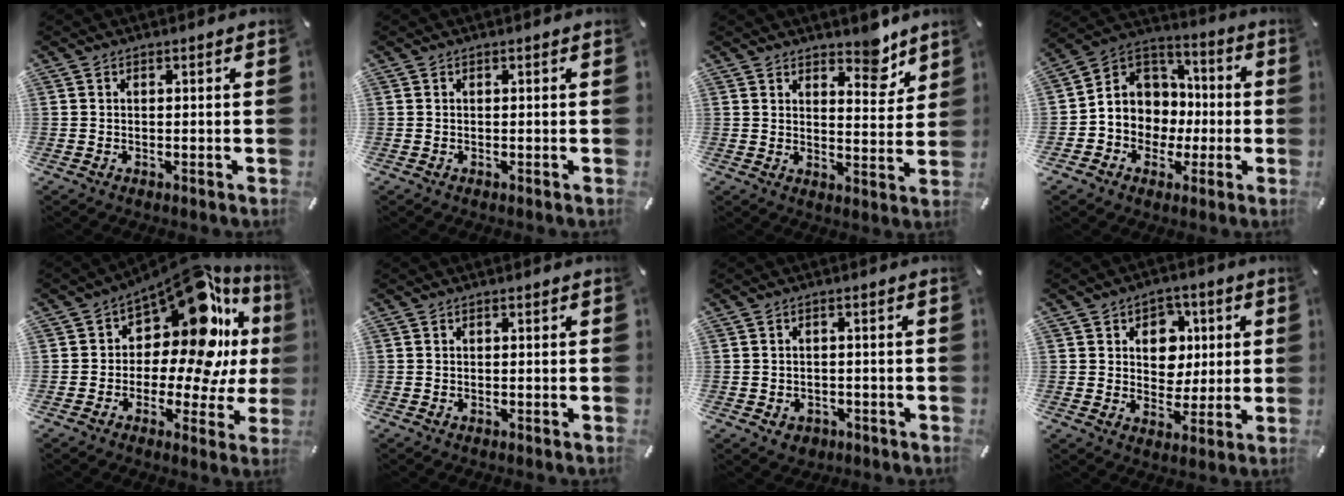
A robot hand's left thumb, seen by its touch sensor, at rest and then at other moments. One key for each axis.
{"total": 0.0}
{"total": 7.6, "fx": 5.9, "fy": 3.7, "fz": 2.8, "tx": -0.005, "ty": -0.053, "tz": 0.097}
{"total": 9.2, "fx": -1.2, "fy": 9.2, "fz": 0.1, "tx": -0.014, "ty": -0.008, "tz": -0.015}
{"total": 20.1, "fx": 8.1, "fy": 10.6, "fz": 15.0, "tx": -0.211, "ty": -0.072, "tz": 0.133}
{"total": 0.0}
{"total": 2.8, "fx": -1.0, "fy": 2.4, "fz": 0.9, "tx": -0.008, "ty": 0.001, "tz": -0.021}
{"total": 8.9, "fx": 1.9, "fy": 7.9, "fz": 3.6, "tx": -0.041, "ty": -0.005, "tz": 0.031}